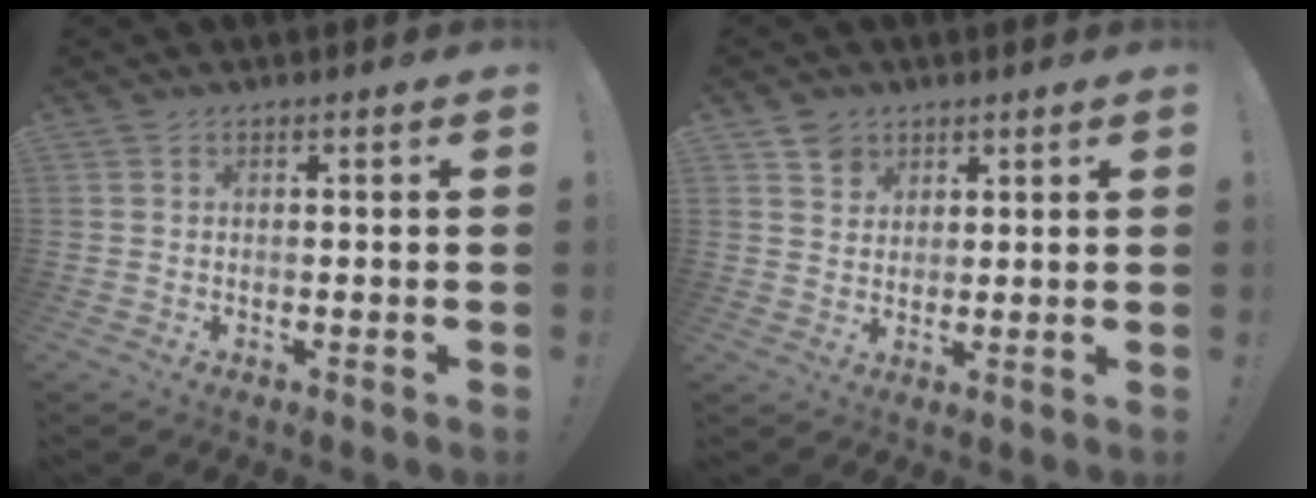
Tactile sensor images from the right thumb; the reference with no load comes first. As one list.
[{"total": 5.4, "force": [3.4, 4.1, 0.6], "torque": [-0.007, -0.019, 0.065]}]